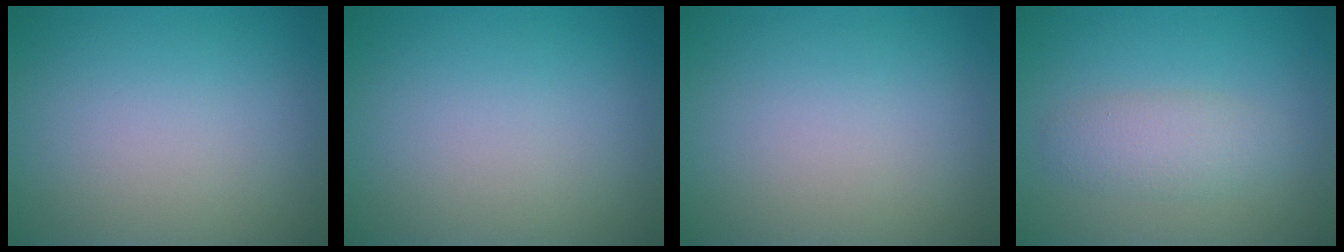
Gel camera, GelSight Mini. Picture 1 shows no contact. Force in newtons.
{"total": 0.0}
{"total": 0.0}
{"total": 2.6, "press": 2.6, "slide": 0.2}